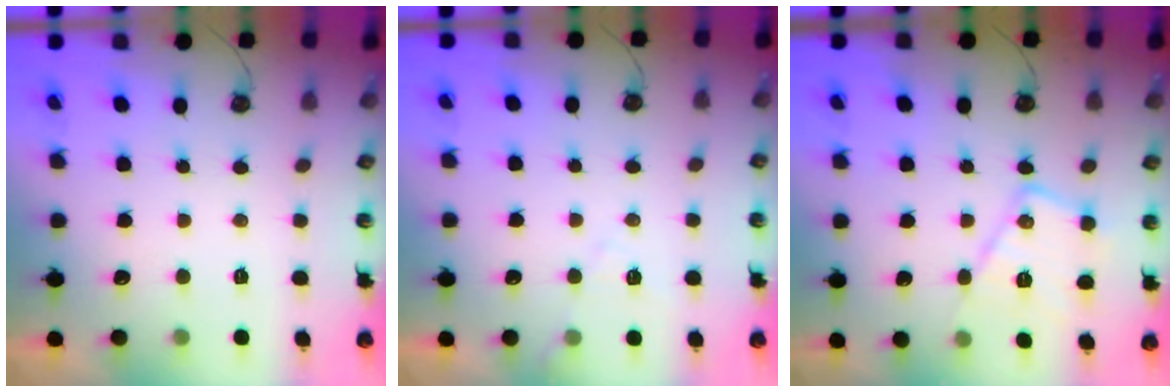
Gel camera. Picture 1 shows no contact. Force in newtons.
{"total": 6.1, "press": 6.0, "slide": 1.0}
{"total": 12.7, "press": 12.7, "slide": 0.7}